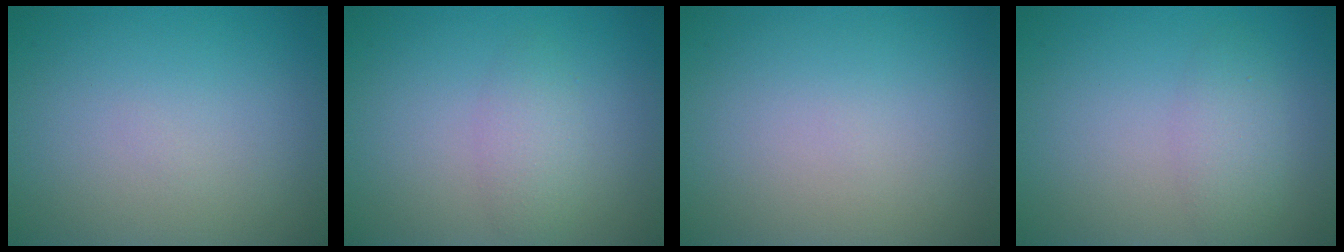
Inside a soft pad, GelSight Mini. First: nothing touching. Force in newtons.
{"total": 2.0, "press": 2.0, "slide": 0.0}
{"total": 0.0}
{"total": 2.2, "press": 2.2, "slide": 0.1}